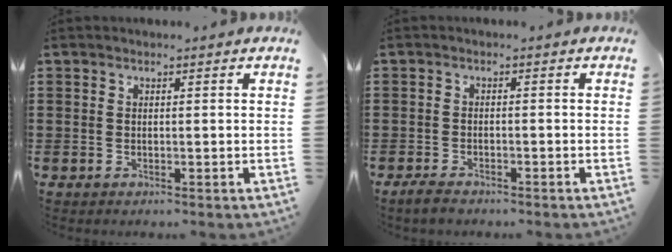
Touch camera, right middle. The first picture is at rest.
{"total": 1.7, "force": [-1.4, 0.5, 0.8], "torque": [-0.024, 0.000, -0.032]}